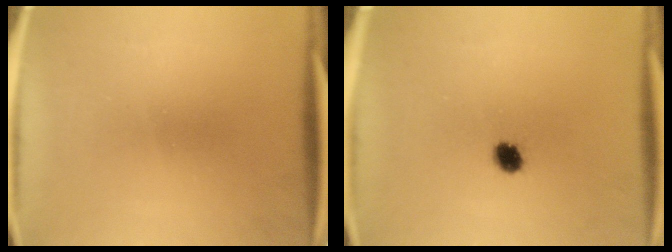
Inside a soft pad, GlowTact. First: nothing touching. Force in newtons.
{"total": 3.3}